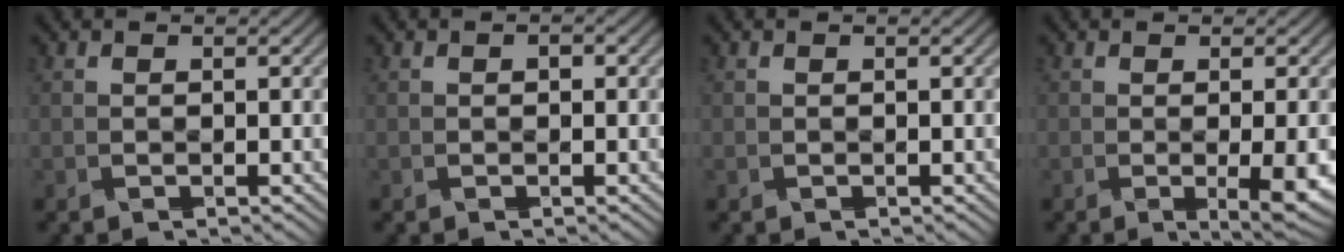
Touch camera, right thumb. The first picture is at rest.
{"total": 0.6, "force": [0.1, 0.5, 0.4], "torque": [-0.004, -0.002, -0.001]}
{"total": 0.0}
{"total": 4.6, "force": [-0.9, 0.9, 4.4], "torque": [-0.073, -0.008, -0.008]}